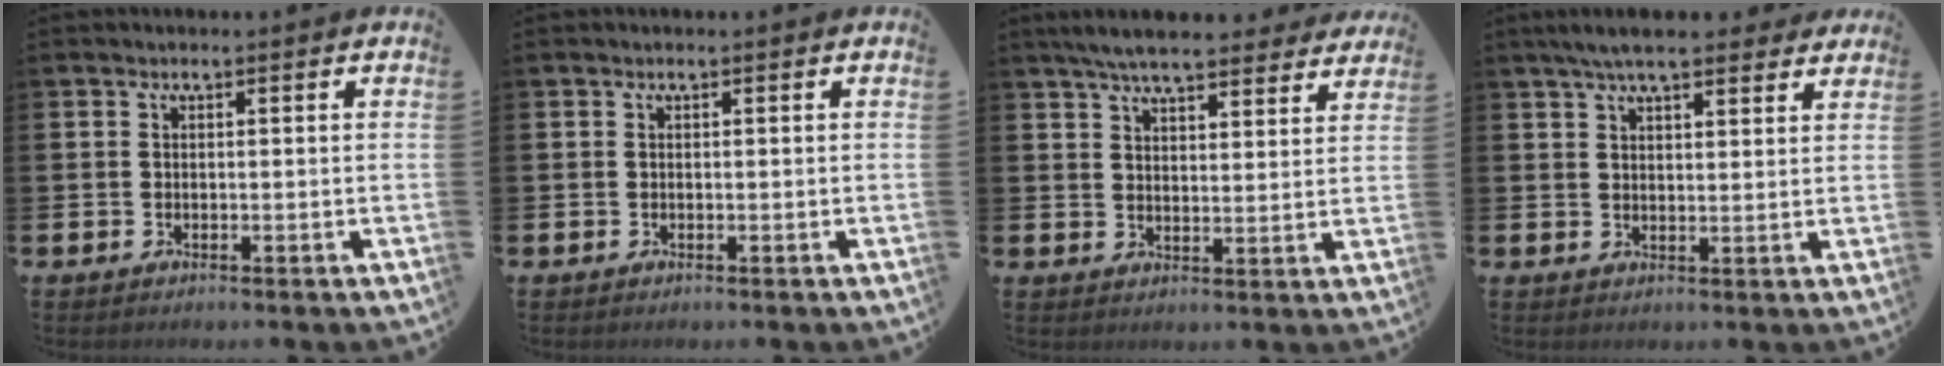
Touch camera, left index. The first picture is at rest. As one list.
[{"total": 0.0}, {"total": 6.7, "force": [6.3, 1.1, 2.0], "torque": [-0.048, -0.028, 0.112]}, {"total": 5.5, "force": [4.8, 1.2, 2.3], "torque": [-0.055, -0.009, 0.088]}]